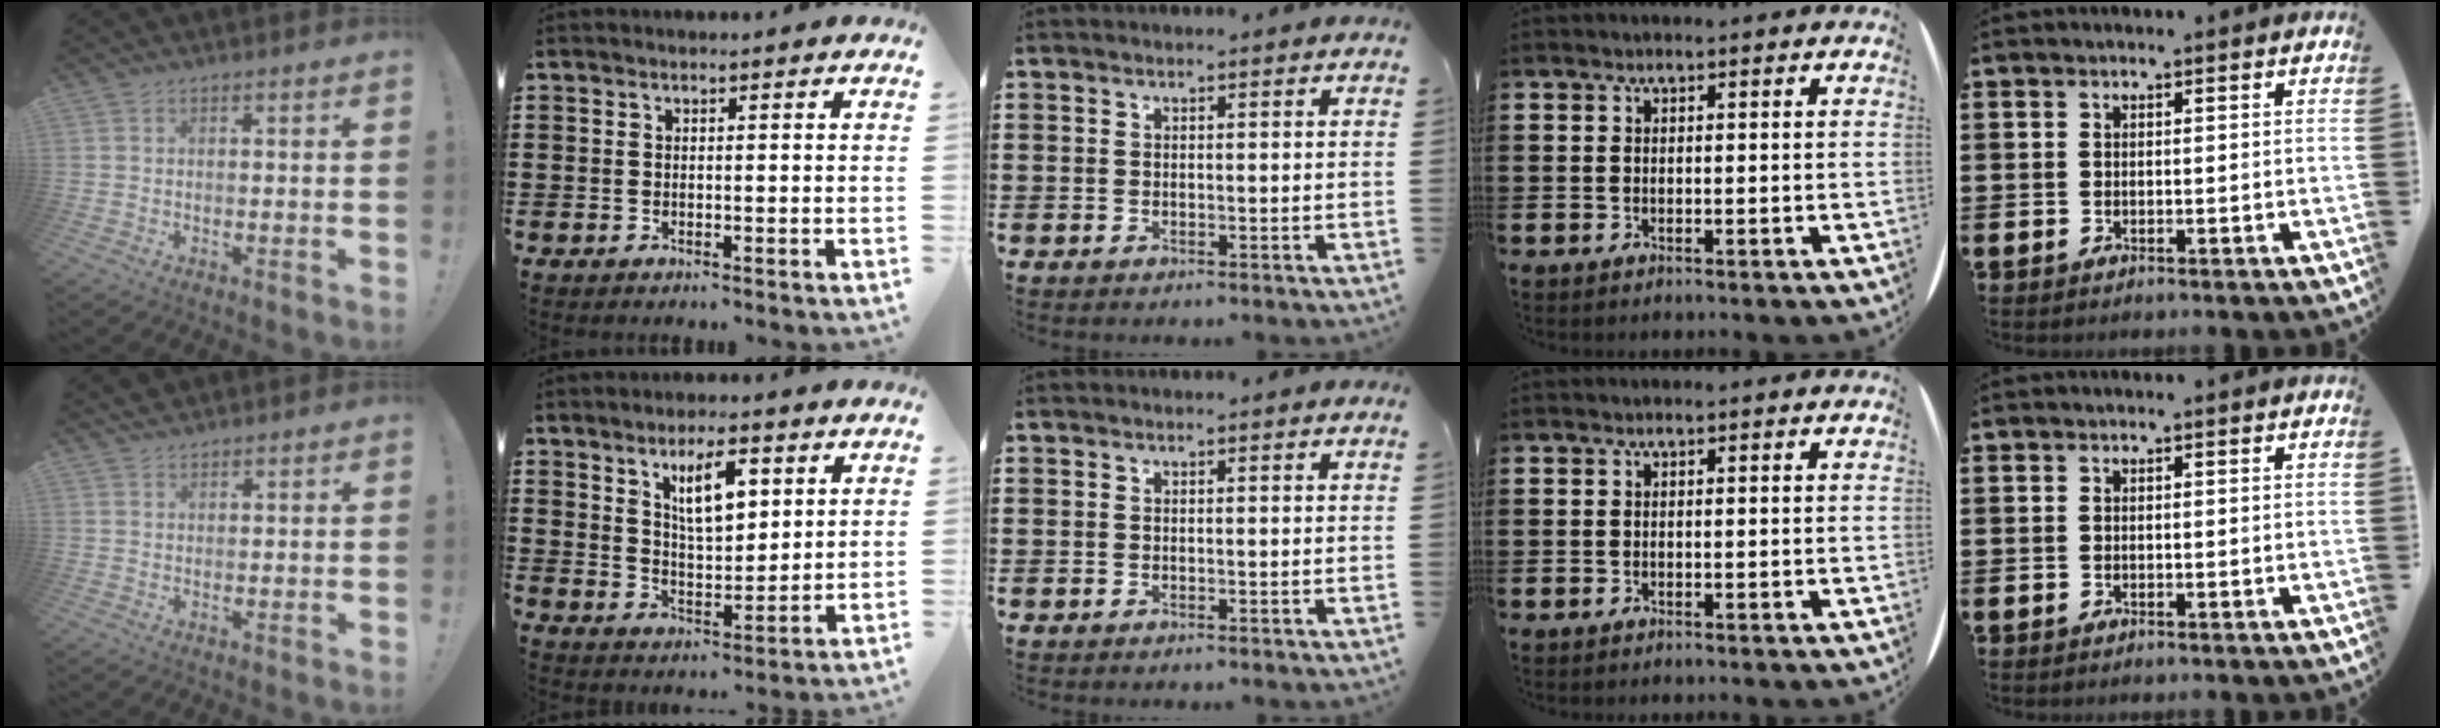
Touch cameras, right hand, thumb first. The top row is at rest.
{"thumb": {"total": 1.9, "force": [1.7, 0.8, 0.1], "torque": [-0.004, -0.009, 0.033]}, "index": {"total": 7.5, "force": [3.4, 3.0, 6.0], "torque": [-0.104, -0.001, 0.054]}}